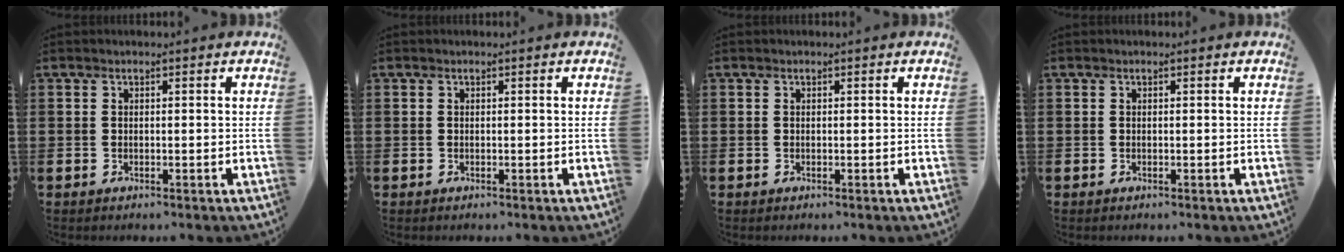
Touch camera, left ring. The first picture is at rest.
{"total": 0.0}
{"total": 0.0}
{"total": 0.0}